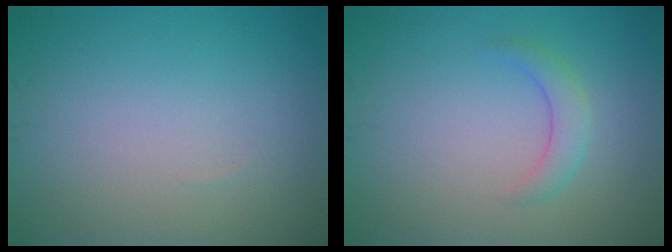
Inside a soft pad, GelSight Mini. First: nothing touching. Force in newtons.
{"total": 1.9, "press": 1.9, "slide": 0.2}